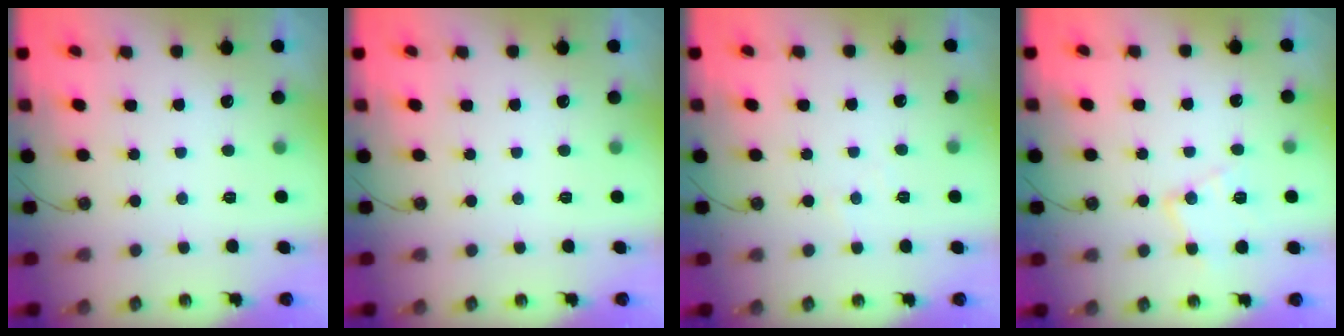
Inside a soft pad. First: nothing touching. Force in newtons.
{"total": 0.0}
{"total": 2.7, "press": 2.6, "slide": 0.5}
{"total": 12.0, "press": 12.0, "slide": 0.9}